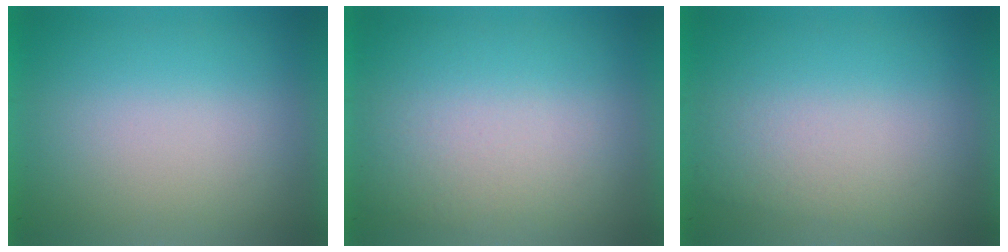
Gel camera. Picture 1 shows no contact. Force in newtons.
{"total": 1.4}
{"total": 1.0}